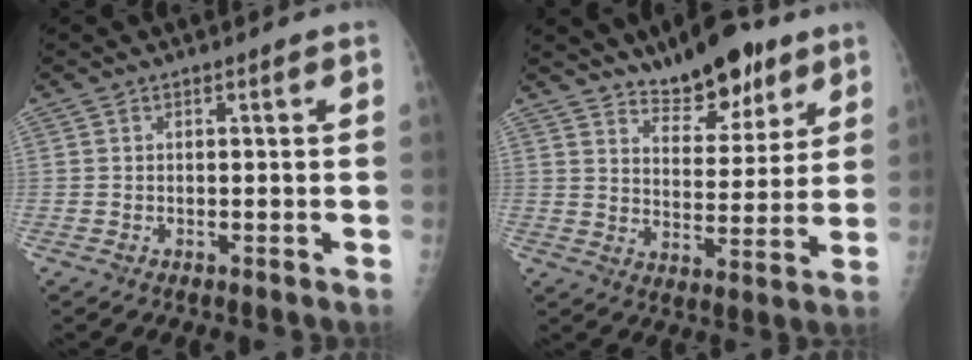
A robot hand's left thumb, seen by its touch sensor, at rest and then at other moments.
{"total": 11.7, "force": [8.7, 4.8, 6.2], "torque": [-0.061, -0.053, 0.142]}